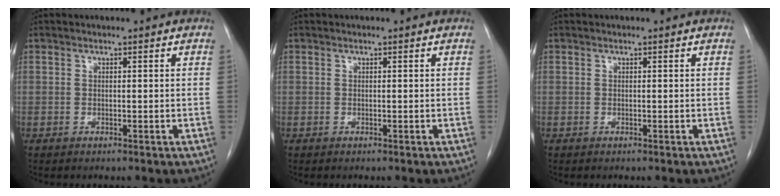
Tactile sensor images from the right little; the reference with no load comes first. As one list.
[{"total": 0.0}, {"total": 0.0}]